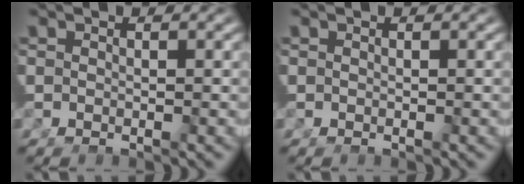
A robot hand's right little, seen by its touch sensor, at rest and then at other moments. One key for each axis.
{"total": 0.0}